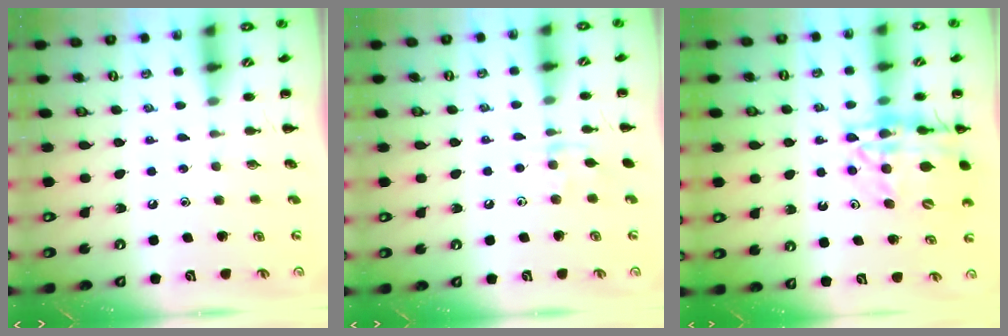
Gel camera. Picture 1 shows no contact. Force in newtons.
{"total": 4.7, "press": 4.5, "slide": 1.2}
{"total": 18.3, "press": 17.9, "slide": 3.8}